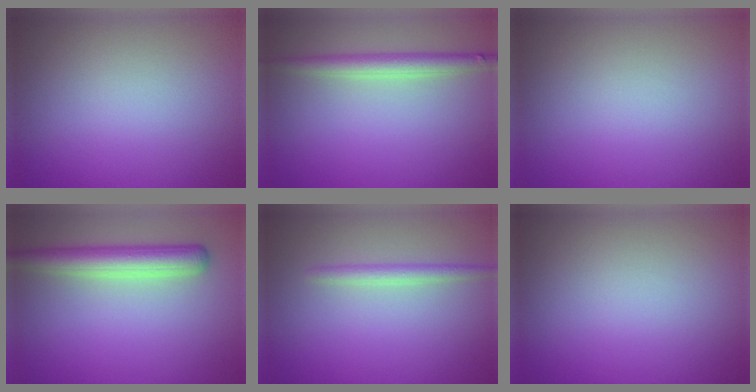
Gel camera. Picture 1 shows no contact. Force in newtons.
{"total": 2.6, "press": 2.6, "slide": 0.1}
{"total": 0.0}
{"total": 4.2, "press": 4.2, "slide": 0.3}
{"total": 1.5, "press": 1.5, "slide": 0.0}
{"total": 0.0}